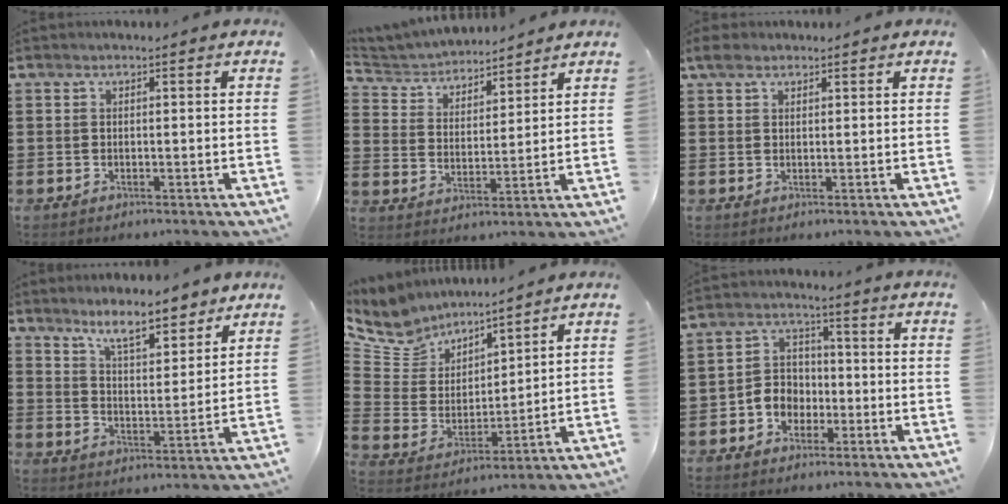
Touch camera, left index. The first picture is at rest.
{"total": 4.3, "force": [4.3, 0.8, 0.0], "torque": [-0.023, -0.022, 0.073]}
{"total": 2.2, "force": [1.4, 1.2, 1.3], "torque": [-0.030, 0.007, 0.025]}
{"total": 7.8, "force": [6.9, 1.3, 3.5], "torque": [-0.073, -0.031, 0.122]}
{"total": 7.5, "force": [6.7, 3.3, 0.2], "torque": [-0.057, -0.055, 0.122]}
{"total": 5.0, "force": [-2.4, 4.1, 1.5], "torque": [-0.047, 0.010, -0.052]}